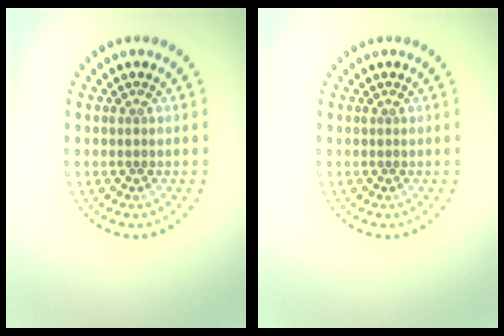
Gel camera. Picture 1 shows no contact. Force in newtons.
{"total": 0.0}